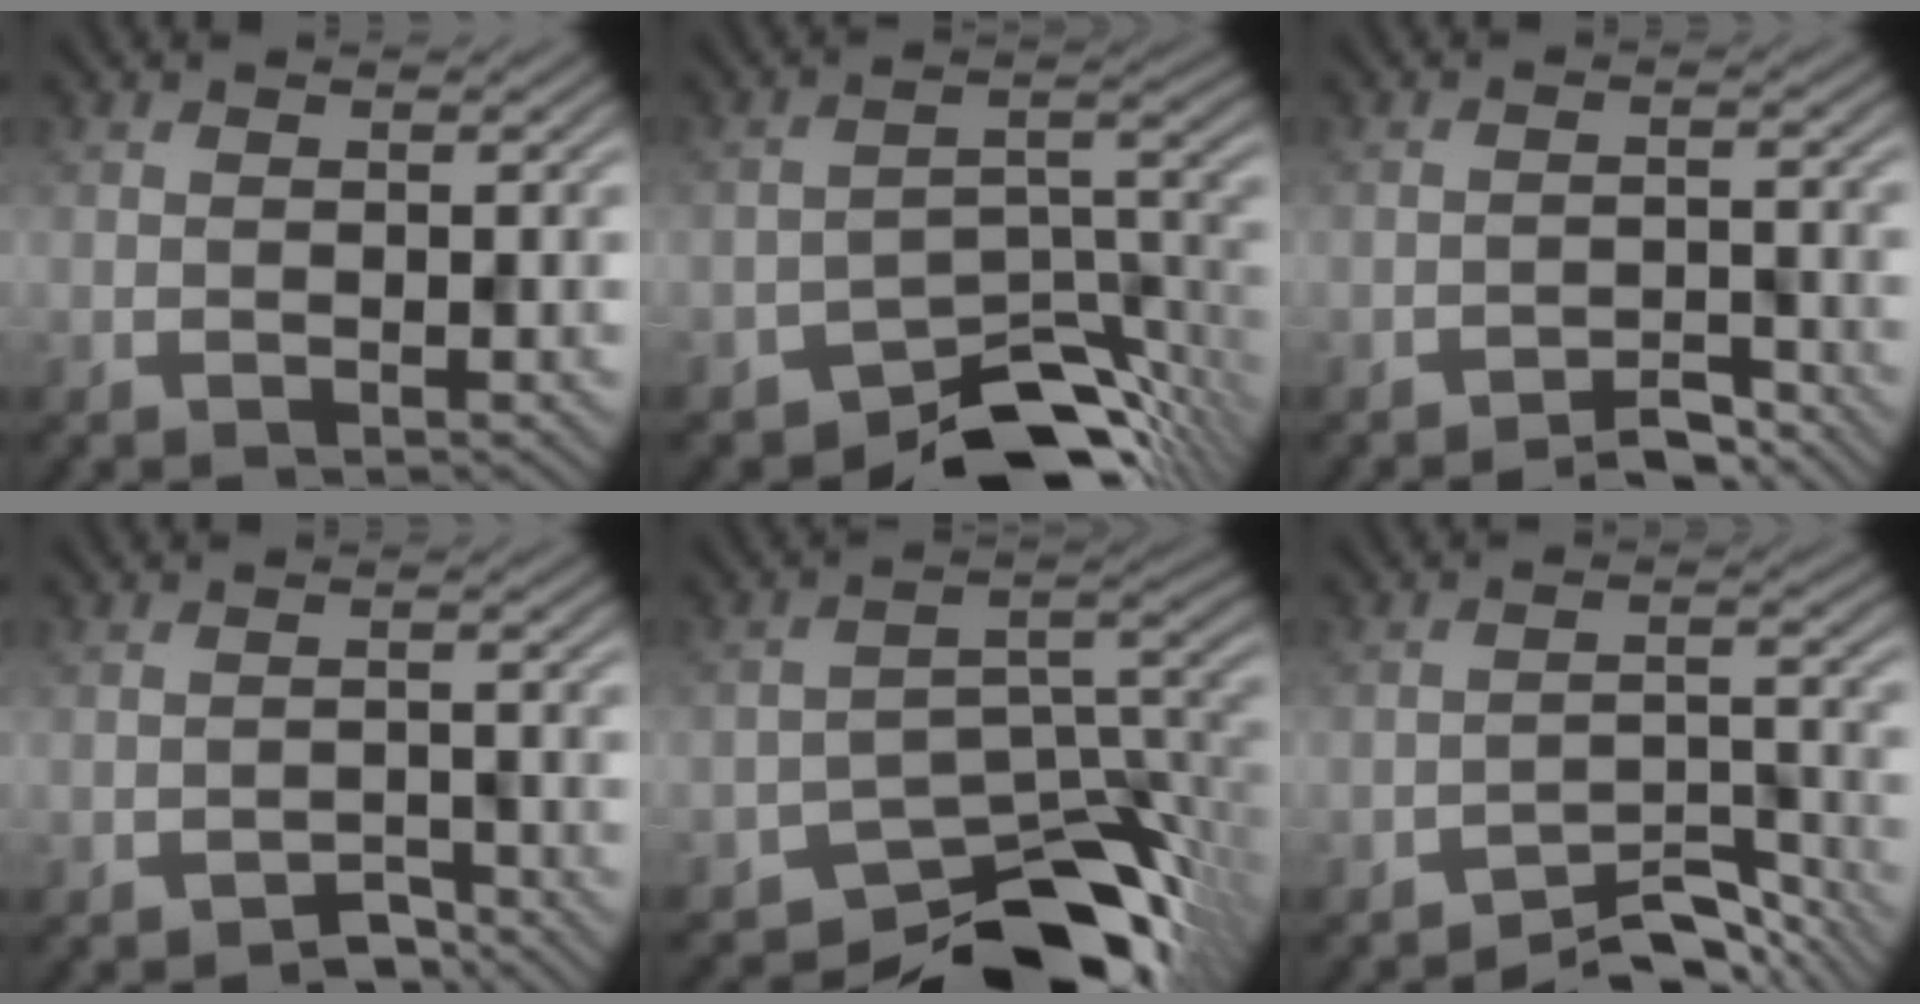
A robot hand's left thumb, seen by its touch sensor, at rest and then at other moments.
{"total": 11.0, "force": [-8.7, 4.2, 5.3], "torque": [-0.062, -0.008, -0.151]}
{"total": 3.2, "force": [-2.9, 0.6, 1.2], "torque": [-0.014, 0.006, -0.053]}
{"total": 2.5, "force": [-2.2, 1.0, 0.8], "torque": [-0.010, 0.004, -0.040]}
{"total": 13.3, "force": [-10.5, 4.8, 6.7], "torque": [-0.097, -0.015, -0.163]}
{"total": 5.8, "force": [-5.1, 1.5, 2.4], "torque": [-0.032, 0.004, -0.087]}